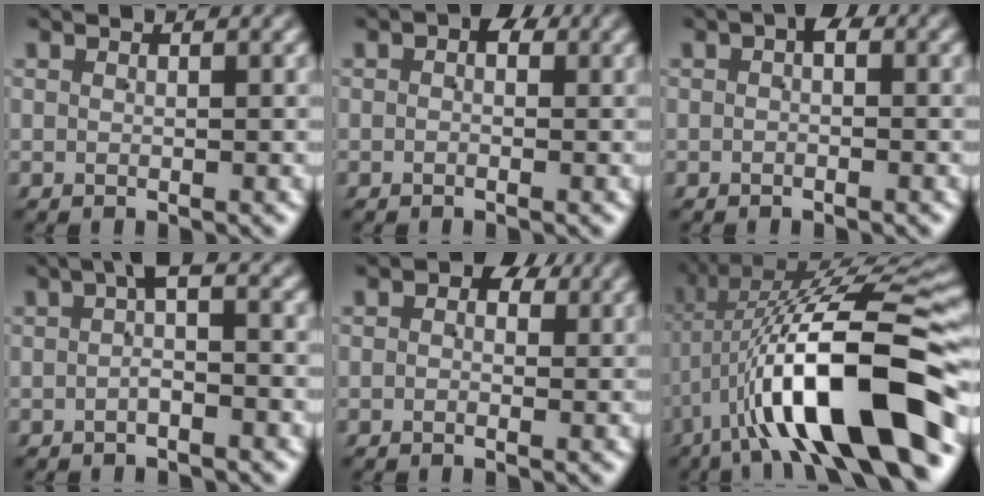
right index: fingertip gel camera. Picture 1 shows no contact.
{"total": 1.9, "force": [0.2, 1.1, 1.5], "torque": [-0.011, -0.001, -0.002]}
{"total": 1.6, "force": [0.0, 0.7, 1.4], "torque": [-0.011, -0.001, -0.002]}
{"total": 2.1, "force": [-0.3, 0.5, 2.0], "torque": [-0.029, -0.001, -0.006]}
{"total": 2.3, "force": [0.5, 1.6, 1.6], "torque": [-0.012, 0.002, 0.000]}
{"total": 13.8, "force": [-3.2, 5.1, 12.4], "torque": [-0.213, -0.012, -0.029]}